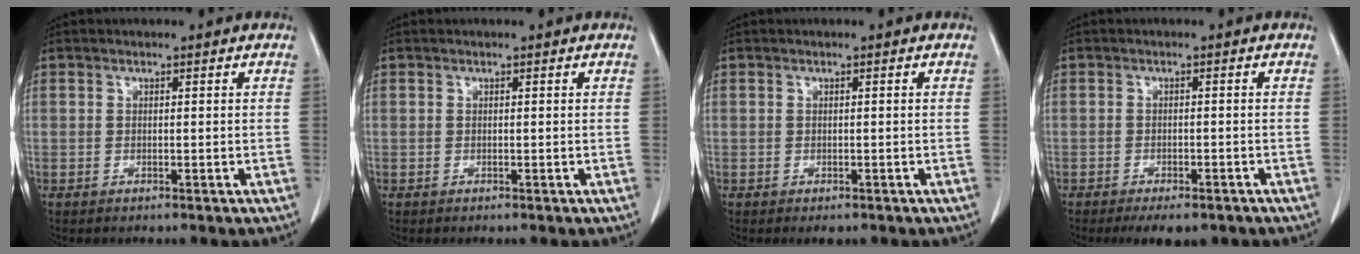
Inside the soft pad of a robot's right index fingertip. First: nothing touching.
{"total": 0.0}
{"total": 1.3, "force": [-0.9, 0.7, 0.7], "torque": [-0.007, -0.001, -0.006]}
{"total": 5.8, "force": [-4.4, 2.2, 3.1], "torque": [-0.034, -0.004, -0.058]}